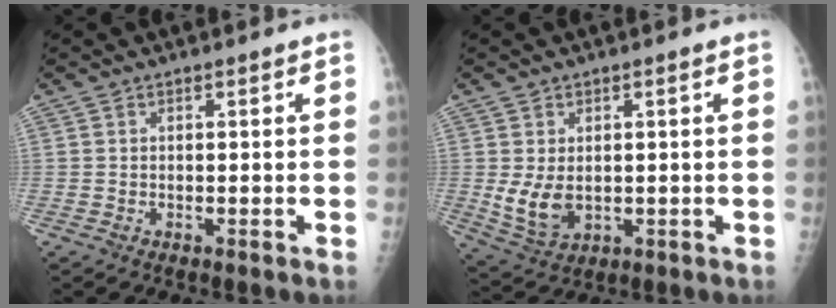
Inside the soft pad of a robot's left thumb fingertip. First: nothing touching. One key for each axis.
{"total": 6.6, "fx": 0.0, "fy": 4.5, "fz": 4.8, "tx": -0.081, "ty": -0.010, "tz": 0.016}